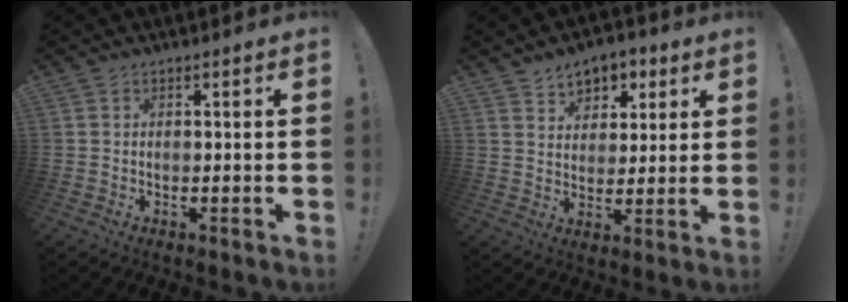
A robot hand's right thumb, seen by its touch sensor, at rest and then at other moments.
{"total": 7.3, "force": [4.2, 5.7, 1.7], "torque": [-0.015, -0.028, 0.078]}